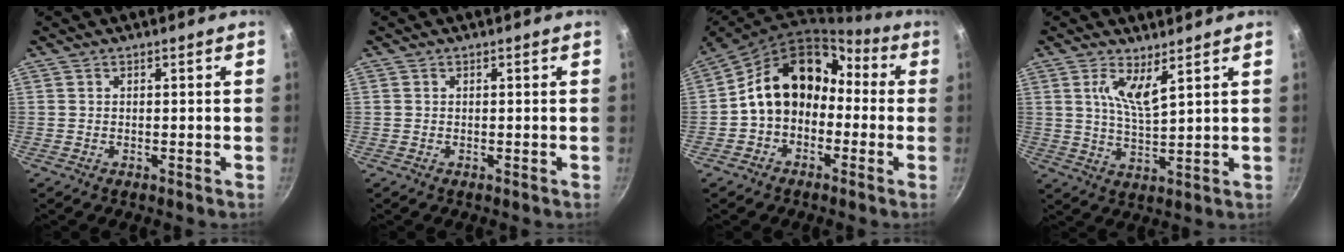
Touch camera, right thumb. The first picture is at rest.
{"total": 0.0}
{"total": 15.2, "force": [-0.9, 11.9, 9.5], "torque": [-0.121, 0.072, -0.028]}
{"total": 6.0, "force": [3.1, 1.4, 5.0], "torque": [-0.095, -0.036, 0.062]}